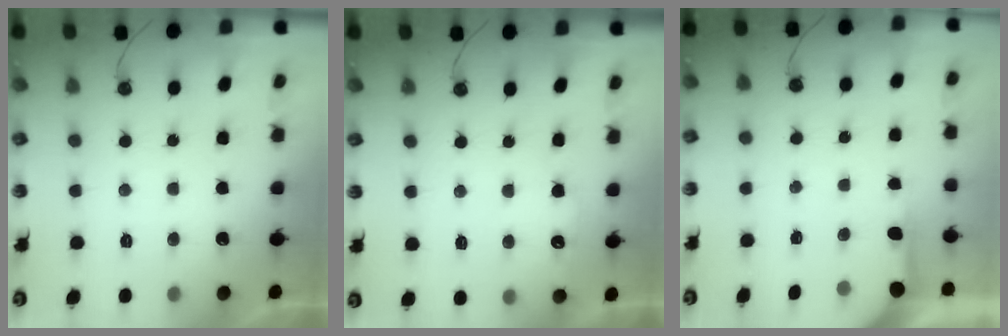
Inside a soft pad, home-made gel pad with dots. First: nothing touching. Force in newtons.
{"total": 4.6, "press": 4.5, "slide": 0.6}
{"total": 3.8, "press": 3.8, "slide": 0.5}